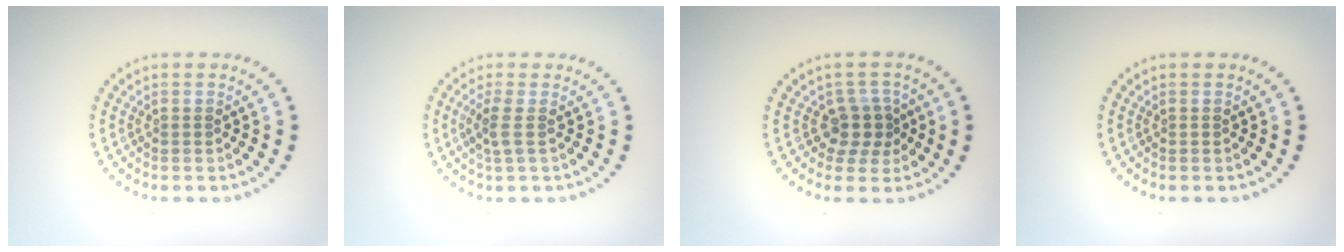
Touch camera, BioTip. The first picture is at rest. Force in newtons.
{"total": 1.6, "press": 1.2, "slide": 1.1}
{"total": 2.7, "press": 2.1, "slide": 1.7}
{"total": 0.0}